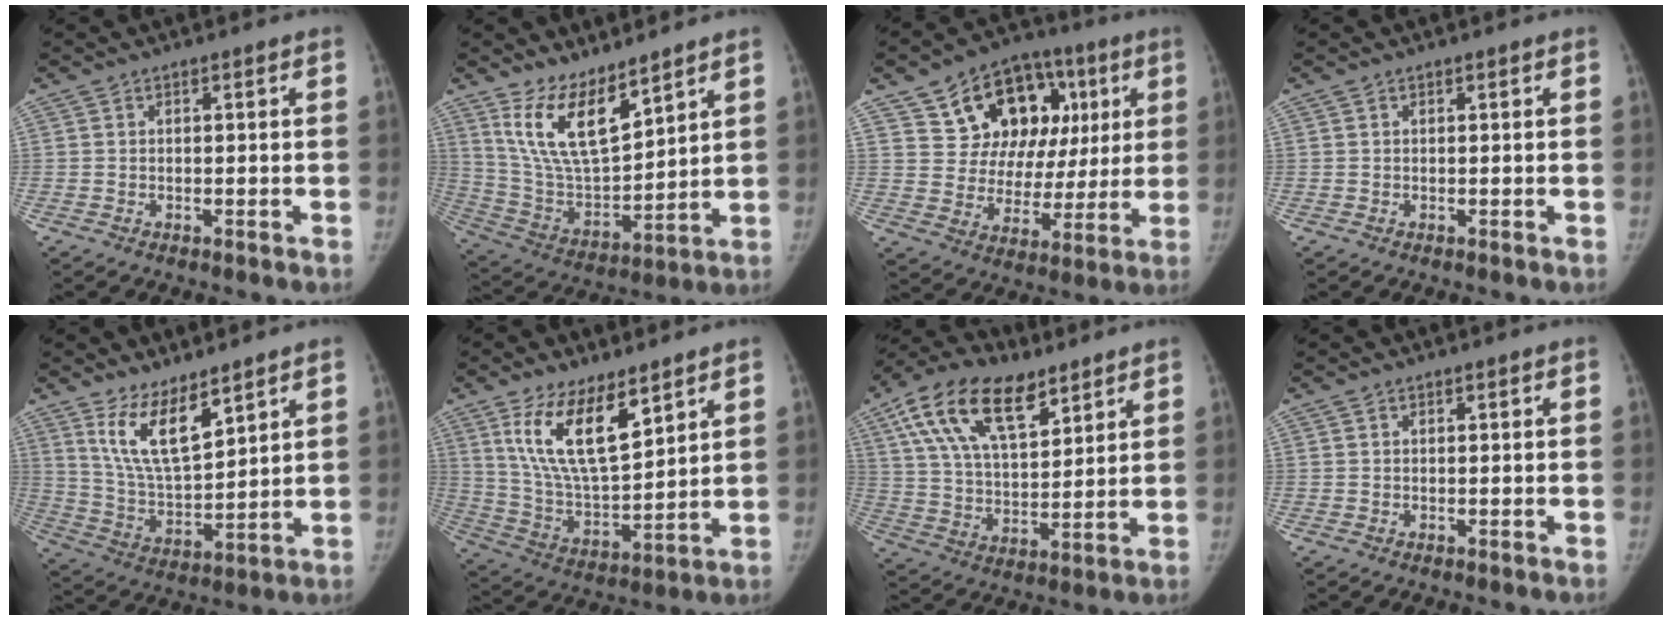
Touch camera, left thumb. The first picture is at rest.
{"total": 14.0, "force": [9.3, 5.2, 9.0], "torque": [-0.143, -0.066, 0.200]}
{"total": 17.6, "force": [6.2, 13.0, 10.1], "torque": [-0.074, 0.017, 0.098]}
{"total": 0.0}
{"total": 11.1, "force": [7.3, 3.9, 7.3], "torque": [-0.119, -0.057, 0.156]}
{"total": 15.3, "force": [8.5, 6.0, 11.2], "torque": [-0.184, -0.047, 0.174]}
{"total": 18.4, "force": [9.9, 9.4, 12.4], "torque": [-0.200, -0.021, 0.180]}
{"total": 0.0}